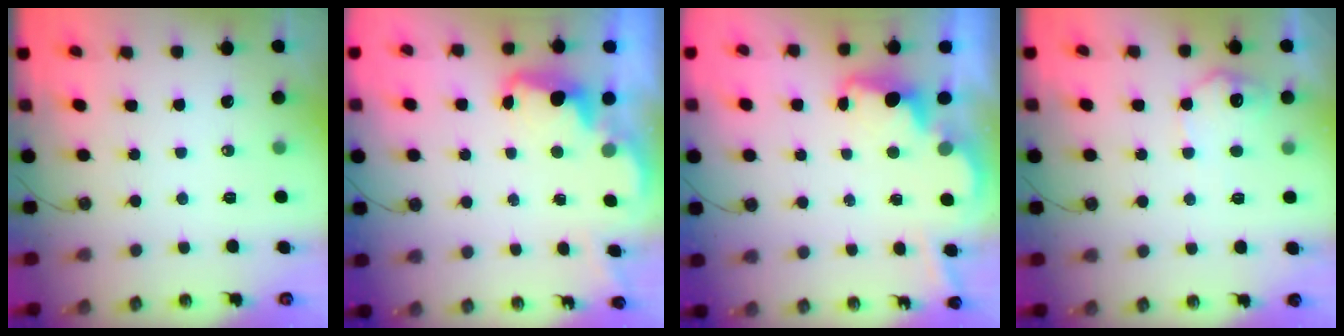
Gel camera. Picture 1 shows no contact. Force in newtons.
{"total": 2.4, "press": 2.3, "slide": 0.6}
{"total": 3.4, "press": 3.3, "slide": 0.8}
{"total": 9.0, "press": 9.0, "slide": 0.3}